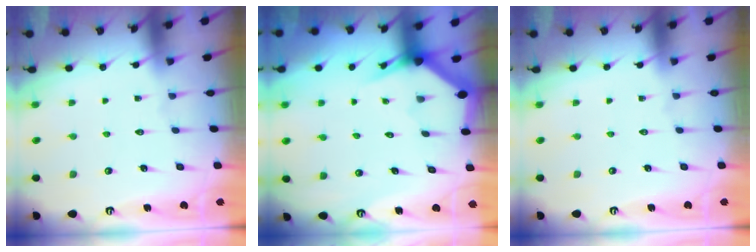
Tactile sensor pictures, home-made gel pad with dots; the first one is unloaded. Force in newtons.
{"total": 3.0, "press": 3.0, "slide": 0.1}
{"total": 0.0}